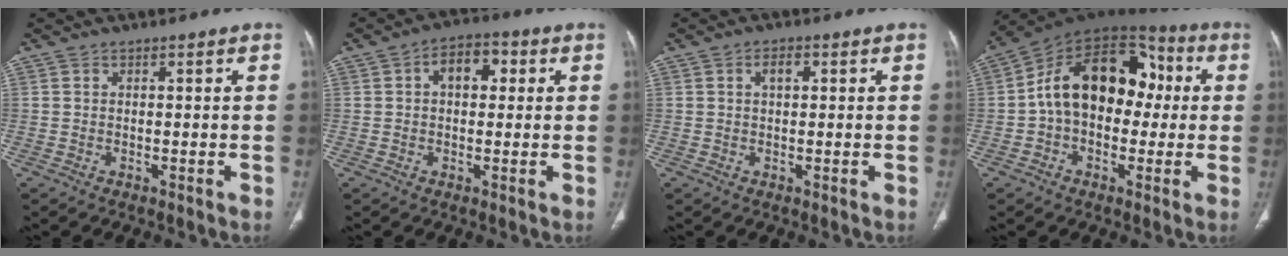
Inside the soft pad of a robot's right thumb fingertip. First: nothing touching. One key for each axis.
{"total": 6.5, "fx": 1.4, "fy": 4.1, "fz": 4.8, "tx": -0.054, "ty": 0.016, "tz": 0.014}
{"total": 2.3, "fx": 0.7, "fy": 1.2, "fz": 1.8, "tx": -0.031, "ty": 0.006, "tz": 0.011}
{"total": 19.0, "fx": 1.0, "fy": 12.8, "fz": 14.0, "tx": -0.188, "ty": 0.051, "tz": 0.006}